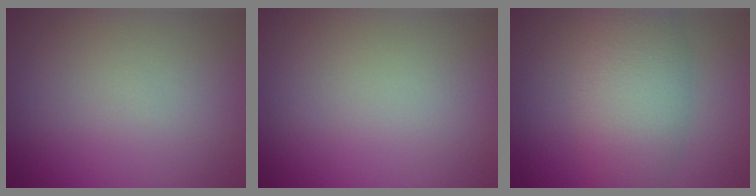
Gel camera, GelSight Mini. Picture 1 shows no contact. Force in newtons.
{"total": 0.0}
{"total": 6.1, "press": 6.1, "slide": 0.2}